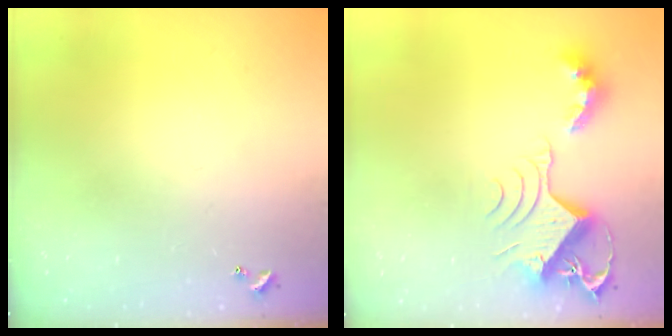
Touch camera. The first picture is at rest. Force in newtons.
{"total": 12.0, "press": 12.0, "slide": 0.4}